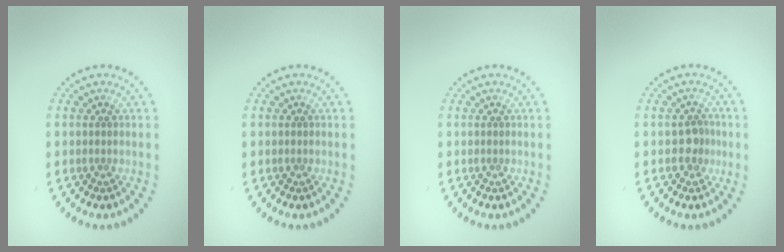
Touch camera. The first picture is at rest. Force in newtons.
{"total": 0.0}
{"total": 0.0}
{"total": 1.5, "press": 1.3, "slide": 0.8}